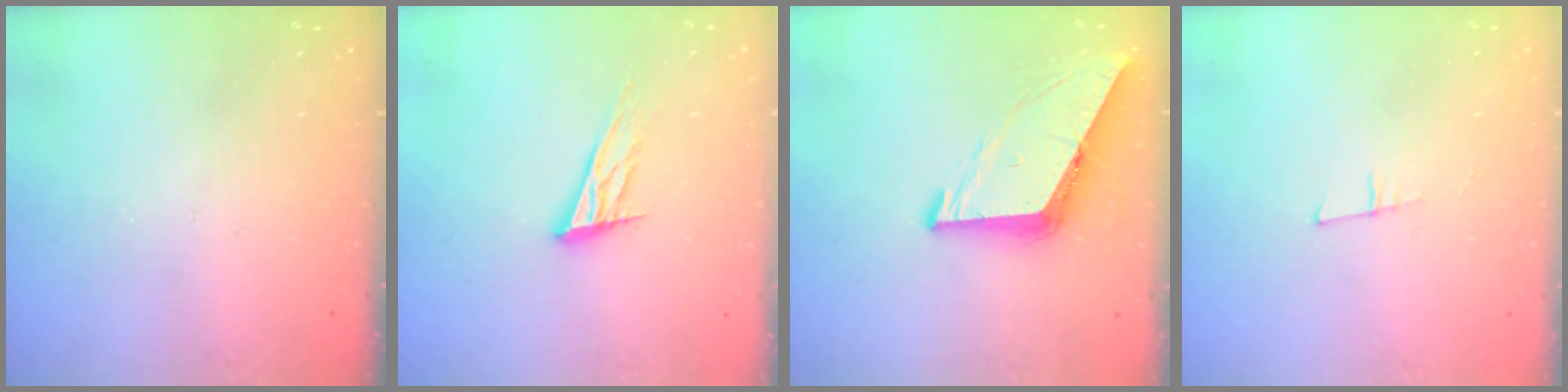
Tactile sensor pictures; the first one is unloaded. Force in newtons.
{"total": 12.7, "press": 12.4, "slide": 2.8}
{"total": 7.8, "press": 7.8, "slide": 0.6}
{"total": 5.6, "press": 4.7, "slide": 2.9}